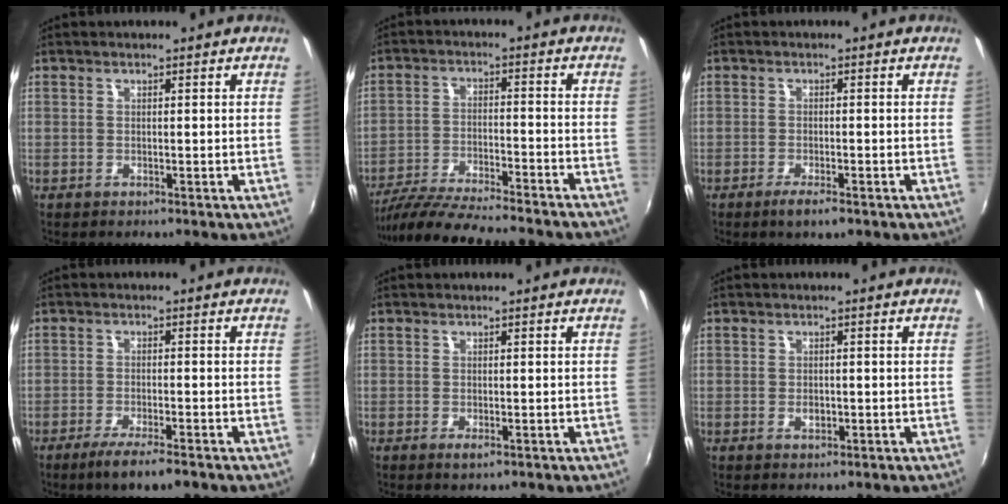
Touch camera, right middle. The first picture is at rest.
{"total": 17.9, "force": [-15.8, 1.0, 8.4], "torque": [-0.164, -0.032, -0.250]}
{"total": 3.3, "force": [-2.1, 0.6, 2.4], "torque": [-0.056, -0.008, -0.039]}
{"total": 5.8, "force": [-4.1, 0.5, 4.1], "torque": [-0.091, -0.017, -0.071]}
{"total": 1.1, "force": [-0.3, 0.1, 1.1], "torque": [-0.020, -0.004, -0.004]}
{"total": 1.4, "force": [-0.3, 1.0, 1.0], "torque": [-0.016, 0.001, -0.005]}